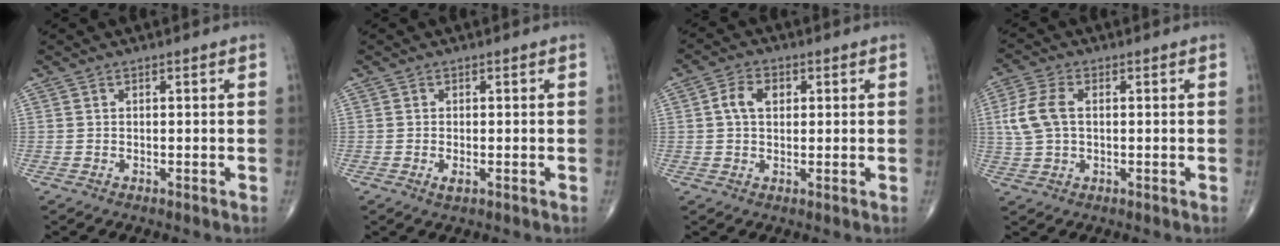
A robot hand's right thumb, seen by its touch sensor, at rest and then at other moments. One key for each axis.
{"total": 1.4, "fx": -0.5, "fy": 0.5, "fz": 1.2, "tx": -0.024, "ty": -0.004, "tz": -0.010}
{"total": 4.8, "fx": 1.0, "fy": 3.3, "fz": 3.3, "tx": -0.059, "ty": 0.009, "tz": 0.014}
{"total": 7.0, "fx": 0.8, "fy": 4.2, "fz": 5.5, "tx": -0.130, "ty": 0.013, "tz": 0.015}